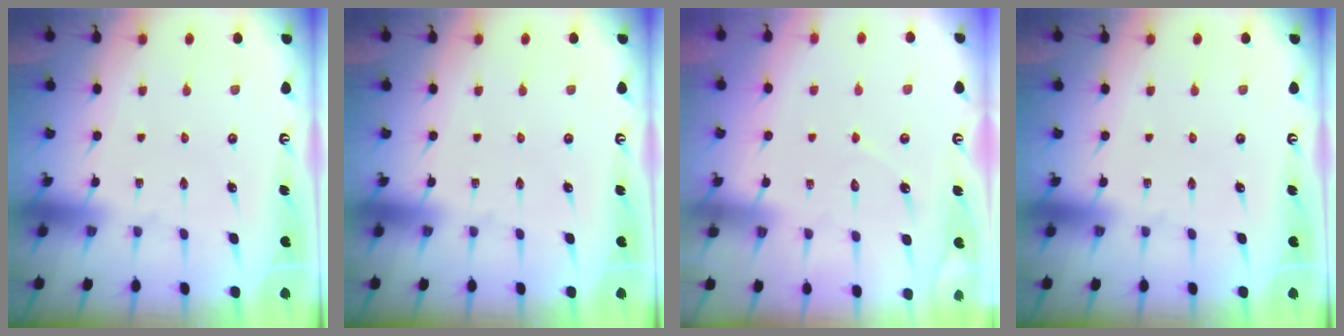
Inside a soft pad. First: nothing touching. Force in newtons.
{"total": 0.0}
{"total": 5.9, "press": 5.9, "slide": 0.4}
{"total": 0.0}